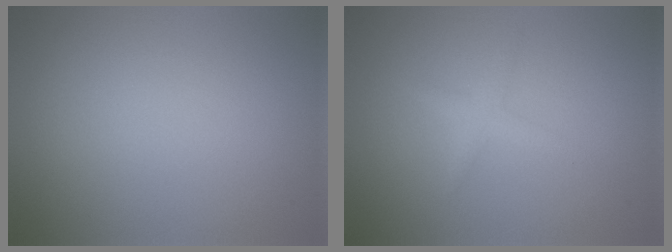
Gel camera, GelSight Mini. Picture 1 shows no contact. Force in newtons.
{"total": 1.3, "press": 1.3, "slide": 0.1}